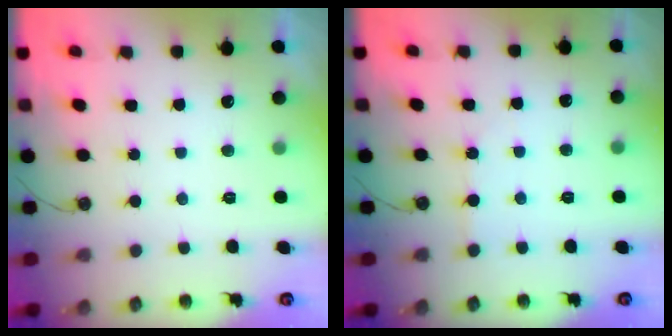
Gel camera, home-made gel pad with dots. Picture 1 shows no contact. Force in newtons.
{"total": 3.0, "press": 3.0, "slide": 0.5}